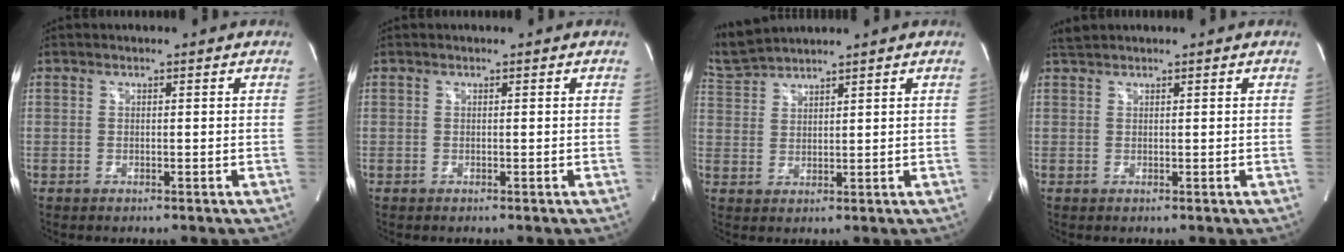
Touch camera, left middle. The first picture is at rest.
{"total": 0.0}
{"total": 6.0, "force": [5.9, -0.4, 0.9], "torque": [-0.039, 0.020, 0.126]}
{"total": 1.3, "force": [1.3, -0.2, 0.1], "torque": [-0.010, 0.011, 0.031]}